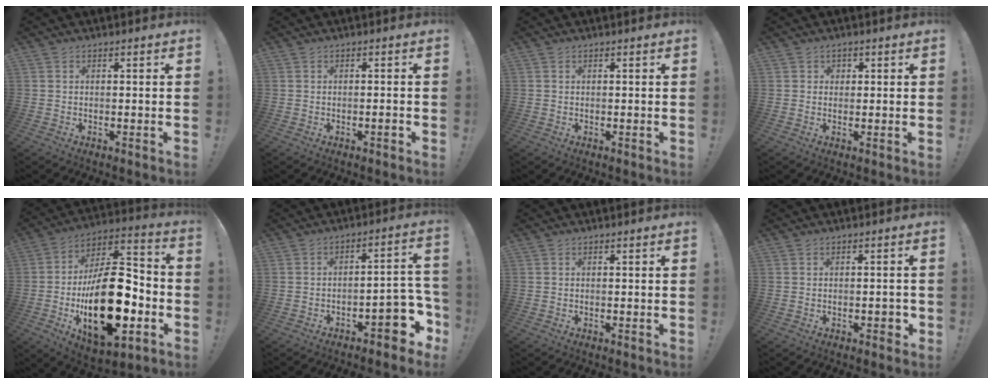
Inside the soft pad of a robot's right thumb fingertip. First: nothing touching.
{"total": 1.4, "force": [-0.9, 0.4, 1.0], "torque": [-0.013, 0.003, -0.014]}
{"total": 0.6, "force": [0.2, 0.5, 0.0], "torque": [-0.002, 0.001, 0.005]}
{"total": 1.5, "force": [0.3, 1.4, 0.3], "torque": [-0.001, -0.003, 0.003]}
{"total": 29.2, "force": [-6.6, 15.1, 24.1], "torque": [-0.425, 0.041, -0.091]}
{"total": 10.6, "force": [-5.4, 4.3, 8.0], "torque": [-0.076, 0.024, -0.090]}
{"total": 0.0}
{"total": 2.6, "force": [-1.1, 1.4, 1.9], "torque": [-0.024, 0.006, -0.019]}